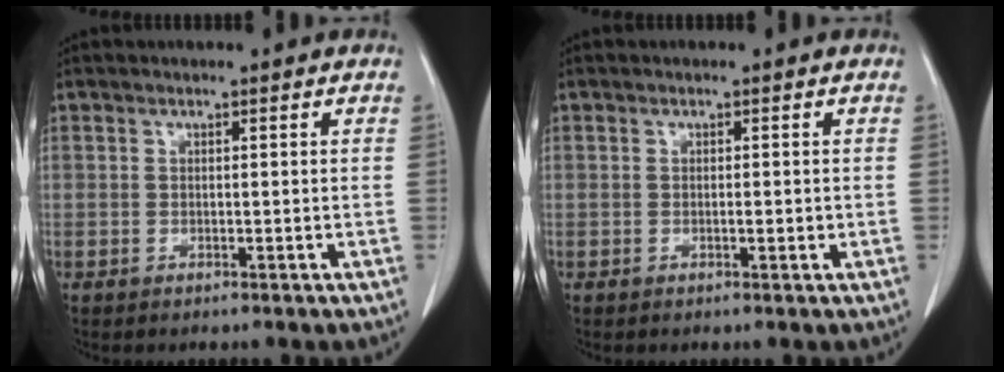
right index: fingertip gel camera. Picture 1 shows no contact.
{"total": 1.0, "force": [-0.1, 0.4, 0.9], "torque": [-0.013, 0.000, -0.001]}